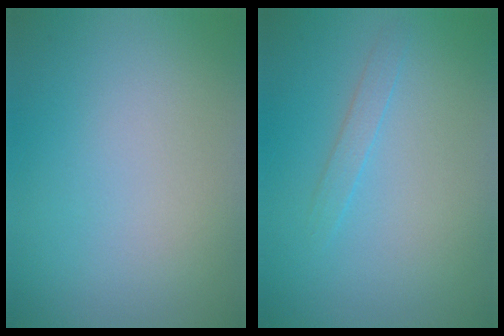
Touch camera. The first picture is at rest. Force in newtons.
{"total": 1.1, "press": 1.1, "slide": 0.0}